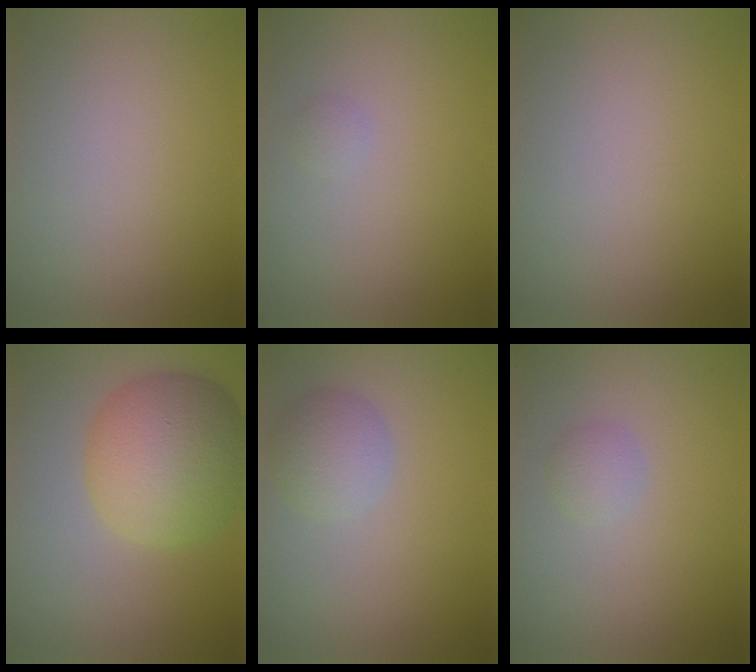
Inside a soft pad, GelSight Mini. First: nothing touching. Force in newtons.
{"total": 0.6, "press": 0.6, "slide": 0.0}
{"total": 0.0}
{"total": 8.9, "press": 8.9, "slide": 0.2}
{"total": 3.0, "press": 3.0, "slide": 0.1}
{"total": 1.3, "press": 1.3, "slide": 0.0}